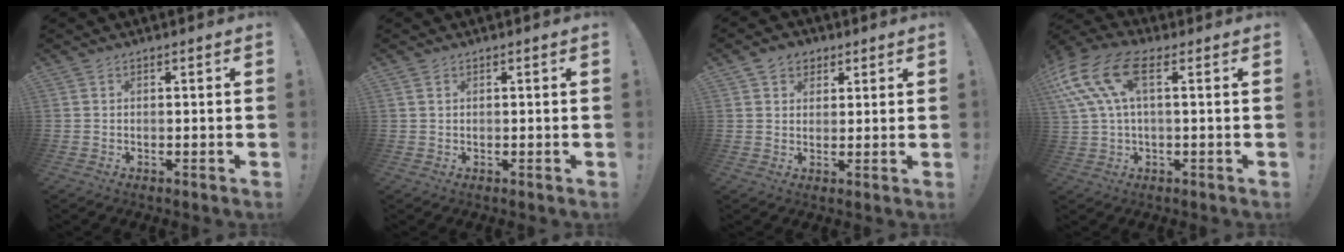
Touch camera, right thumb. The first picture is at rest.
{"total": 1.0, "force": [0.6, 0.6, 0.5], "torque": [-0.018, 0.005, 0.013]}
{"total": 5.5, "force": [2.8, 4.5, 1.5], "torque": [-0.020, -0.008, 0.053]}
{"total": 13.8, "force": [4.4, 6.8, 11.2], "torque": [-0.231, -0.004, 0.083]}